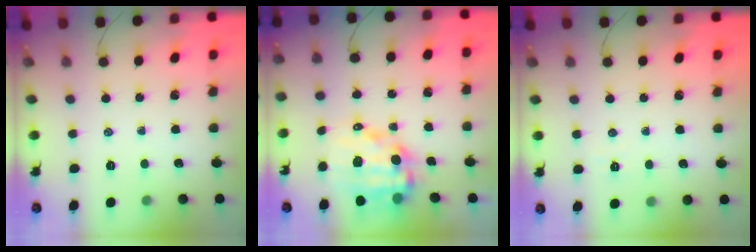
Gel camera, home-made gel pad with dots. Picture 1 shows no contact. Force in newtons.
{"total": 11.9, "press": 11.5, "slide": 3.2}
{"total": 2.5, "press": 2.4, "slide": 0.7}